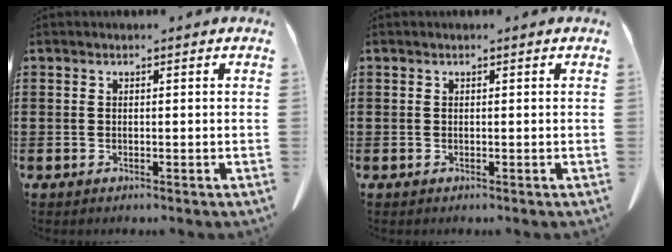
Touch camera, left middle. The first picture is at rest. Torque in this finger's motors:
{"motor_torque": [-0.04, 0.02, 0.00, -0.01]}